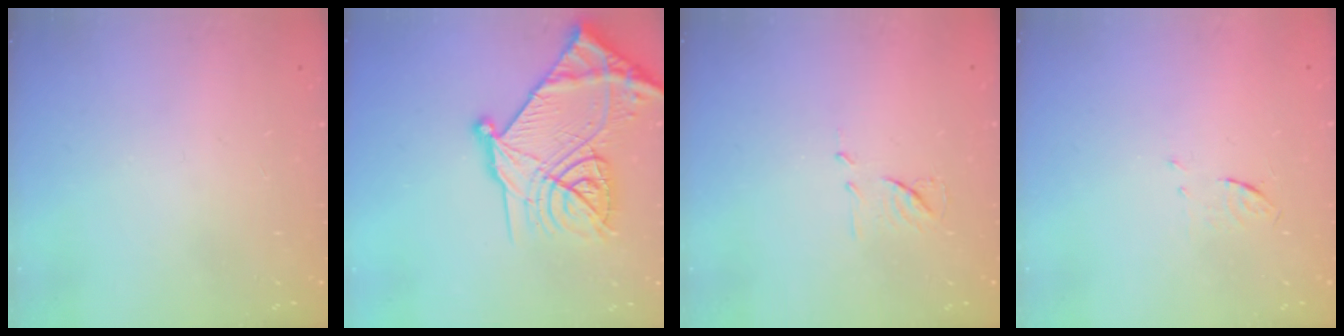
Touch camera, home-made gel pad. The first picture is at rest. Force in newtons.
{"total": 30.3, "press": 30.1, "slide": 3.2}
{"total": 6.8, "press": 6.7, "slide": 0.6}
{"total": 3.6, "press": 3.4, "slide": 1.4}